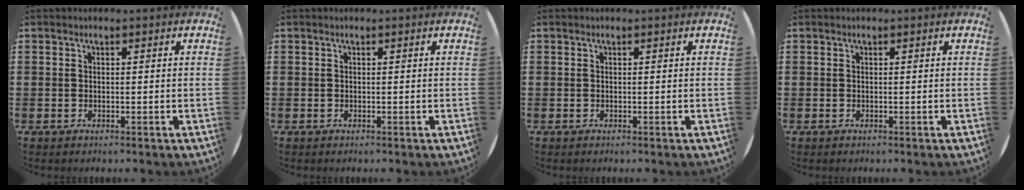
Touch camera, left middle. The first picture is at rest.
{"total": 0.0}
{"total": 0.0}
{"total": 0.0}